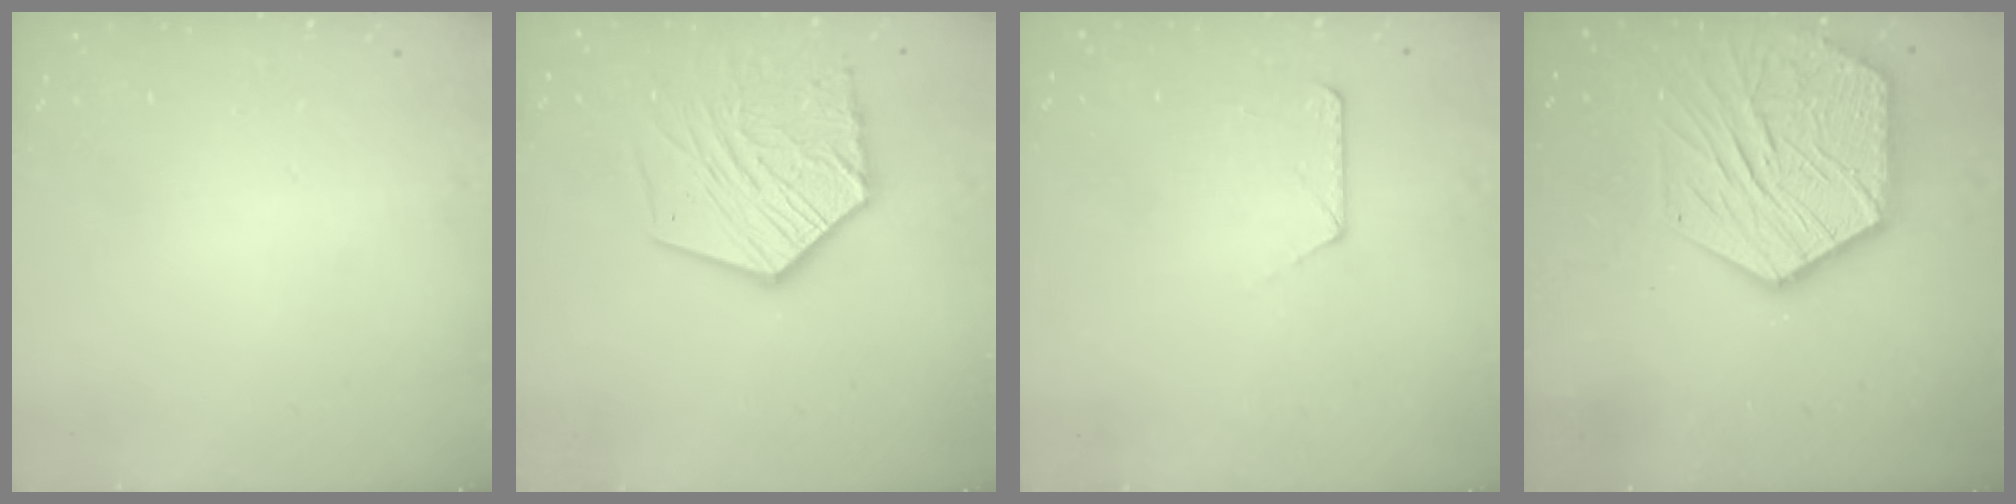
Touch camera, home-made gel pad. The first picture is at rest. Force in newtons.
{"total": 17.9, "press": 17.8, "slide": 1.7}
{"total": 7.0, "press": 7.0, "slide": 0.7}
{"total": 20.1, "press": 20.1, "slide": 1.8}